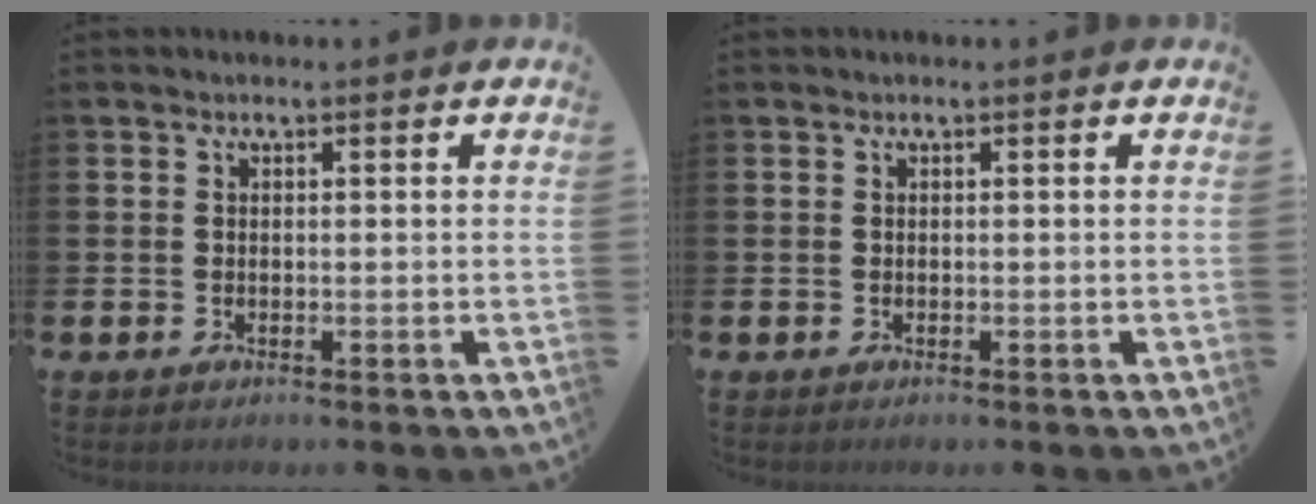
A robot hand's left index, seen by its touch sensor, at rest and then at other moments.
{"total": 0.0}